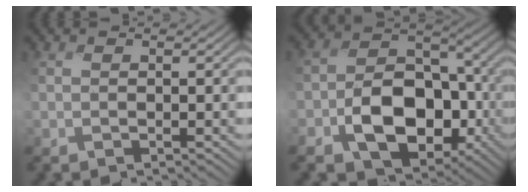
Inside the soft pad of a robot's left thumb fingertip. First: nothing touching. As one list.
[{"total": 12.2, "force": [-4.2, 8.5, 7.6], "torque": [-0.133, -0.021, -0.076]}]